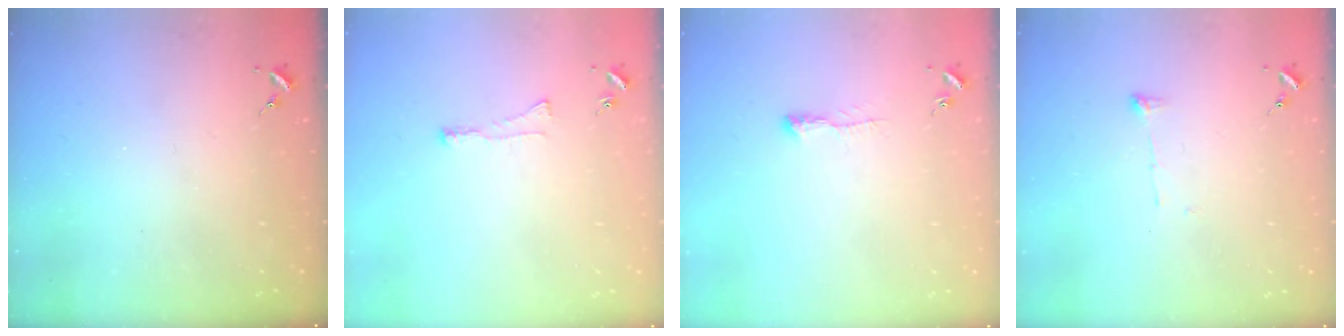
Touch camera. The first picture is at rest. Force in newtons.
{"total": 3.4, "press": 3.4, "slide": 0.4}
{"total": 4.5, "press": 4.4, "slide": 0.7}
{"total": 4.6, "press": 4.5, "slide": 0.7}